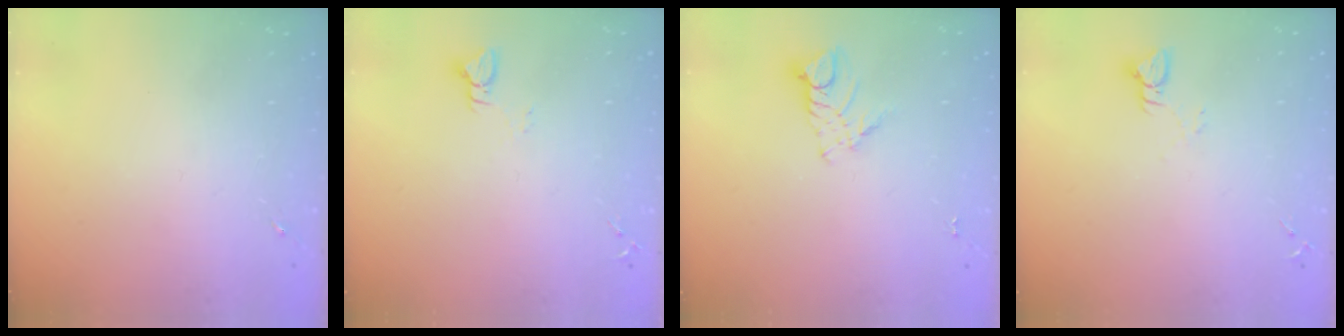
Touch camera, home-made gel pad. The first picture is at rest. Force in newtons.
{"total": 3.0, "press": 3.0, "slide": 0.3}
{"total": 6.7, "press": 6.7, "slide": 0.5}
{"total": 3.8, "press": 3.8, "slide": 0.5}